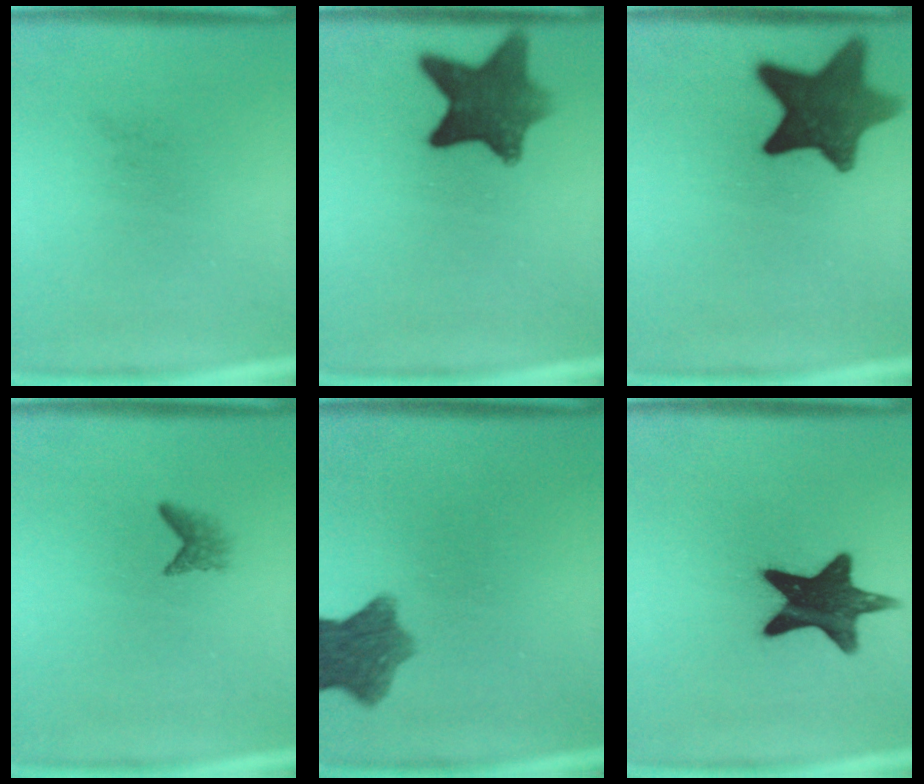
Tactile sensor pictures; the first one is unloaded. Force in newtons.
{"total": 9.8}
{"total": 11.7}
{"total": 1.6}
{"total": 8.2}
{"total": 15.3}